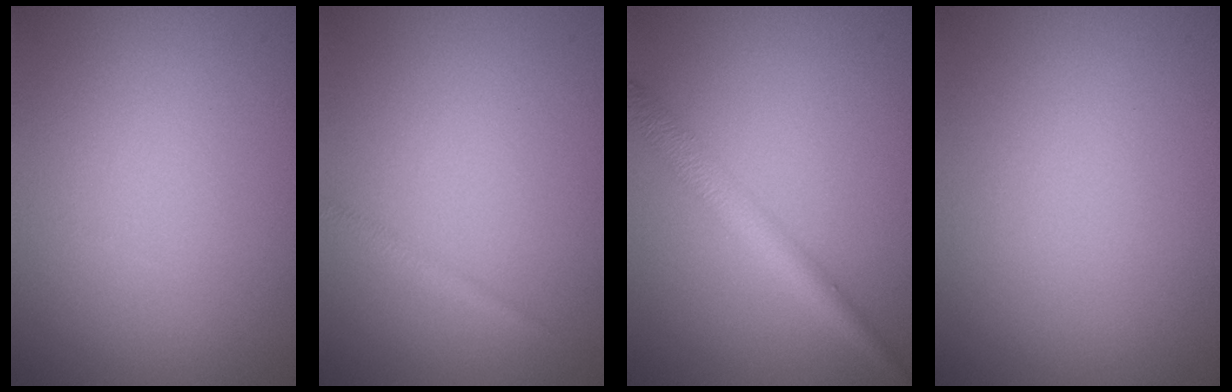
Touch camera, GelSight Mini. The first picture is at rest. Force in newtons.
{"total": 0.8, "press": 0.8, "slide": 0.1}
{"total": 3.3, "press": 3.3, "slide": 0.1}
{"total": 0.0}